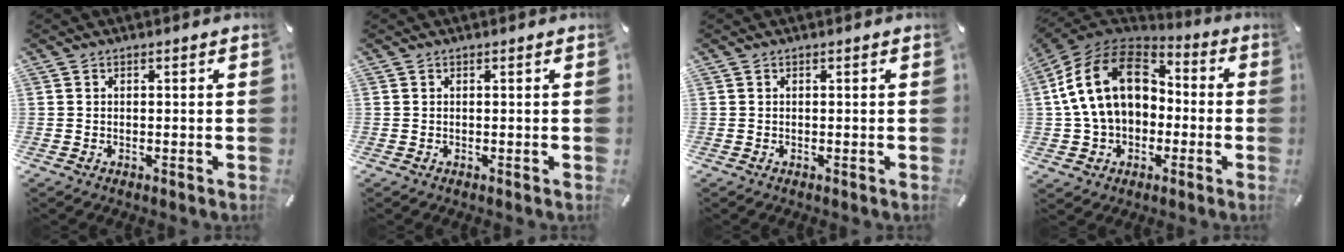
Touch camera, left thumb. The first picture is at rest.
{"total": 0.0}
{"total": 0.0}
{"total": 19.3, "force": [2.1, 14.8, 12.2], "torque": [-0.251, 0.020, 0.038]}